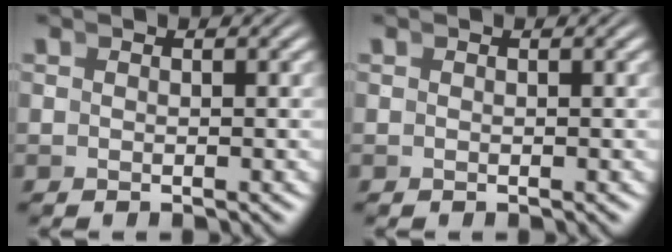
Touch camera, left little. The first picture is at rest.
{"total": 0.0}